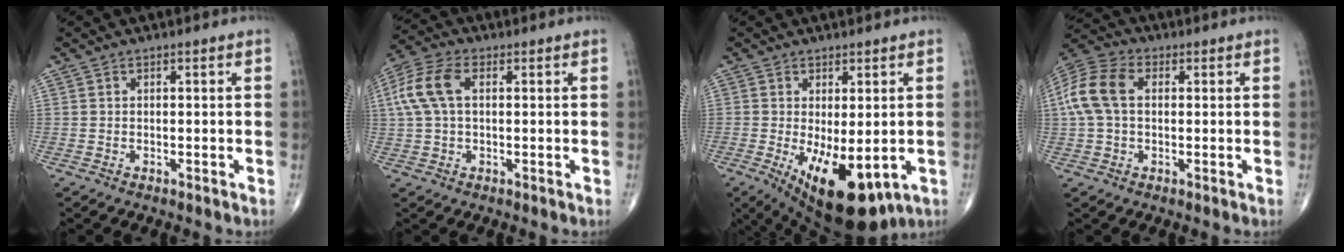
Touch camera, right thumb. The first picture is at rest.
{"total": 9.6, "force": [1.6, 5.7, 7.5], "torque": [-0.174, 0.028, 0.028]}
{"total": 13.5, "force": [-3.7, 5.7, 11.6], "torque": [-0.173, -0.024, -0.034]}
{"total": 10.8, "force": [1.4, 7.1, 8.0], "torque": [-0.179, 0.029, 0.022]}